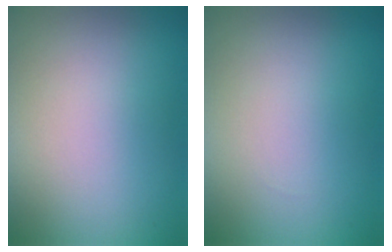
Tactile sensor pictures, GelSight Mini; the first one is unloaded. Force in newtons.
{"total": 0.0}